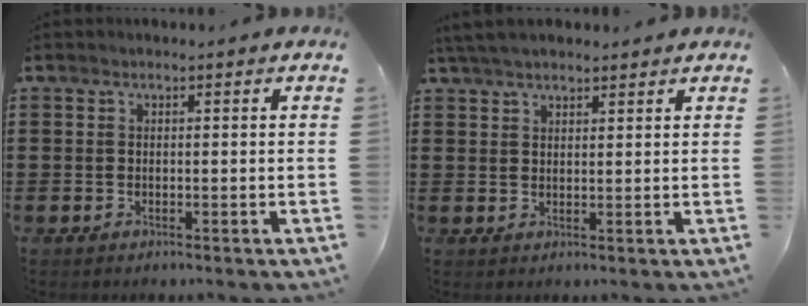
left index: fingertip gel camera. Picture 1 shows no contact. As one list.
[{"total": 3.9, "force": [3.3, 0.9, 1.8], "torque": [-0.043, 0.002, 0.062]}]